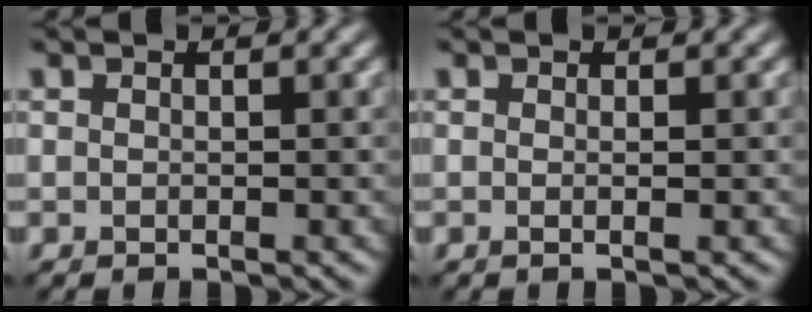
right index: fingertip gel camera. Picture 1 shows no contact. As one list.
[{"total": 0.9, "force": [0.0, 0.2, 0.9], "torque": [-0.011, -0.002, -0.003]}]